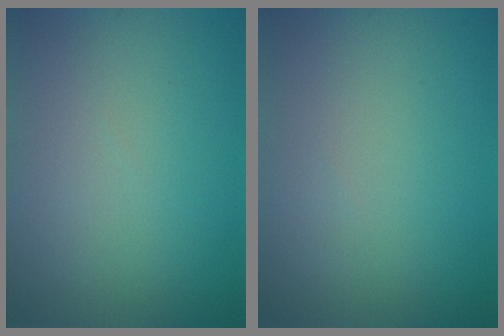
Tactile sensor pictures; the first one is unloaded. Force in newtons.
{"total": 0.0}